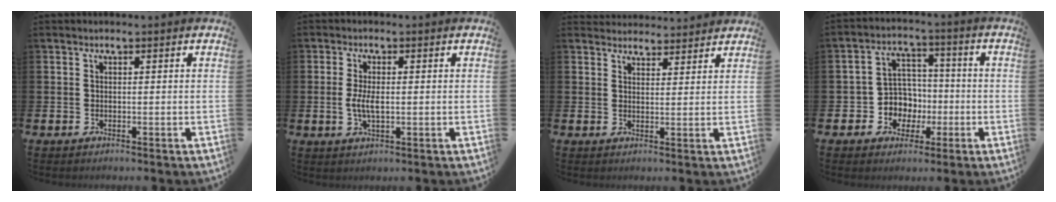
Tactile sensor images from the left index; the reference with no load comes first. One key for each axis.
{"total": 3.4, "fx": -0.1, "fy": 1.4, "fz": 3.1, "tx": -0.058, "ty": -0.003, "tz": -0.006}
{"total": 3.3, "fx": 3.2, "fy": 0.8, "fz": -0.3, "tx": -0.001, "ty": -0.014, "tz": 0.059}
{"total": 6.2, "fx": -0.8, "fy": 6.0, "fz": 1.4, "tx": -0.055, "ty": 0.003, "tz": -0.016}